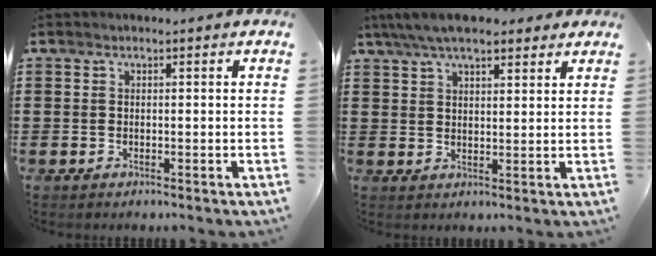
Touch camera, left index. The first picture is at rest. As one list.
[{"total": 6.8, "force": [5.5, 1.9, 3.5], "torque": [-0.082, -0.003, 0.101]}]